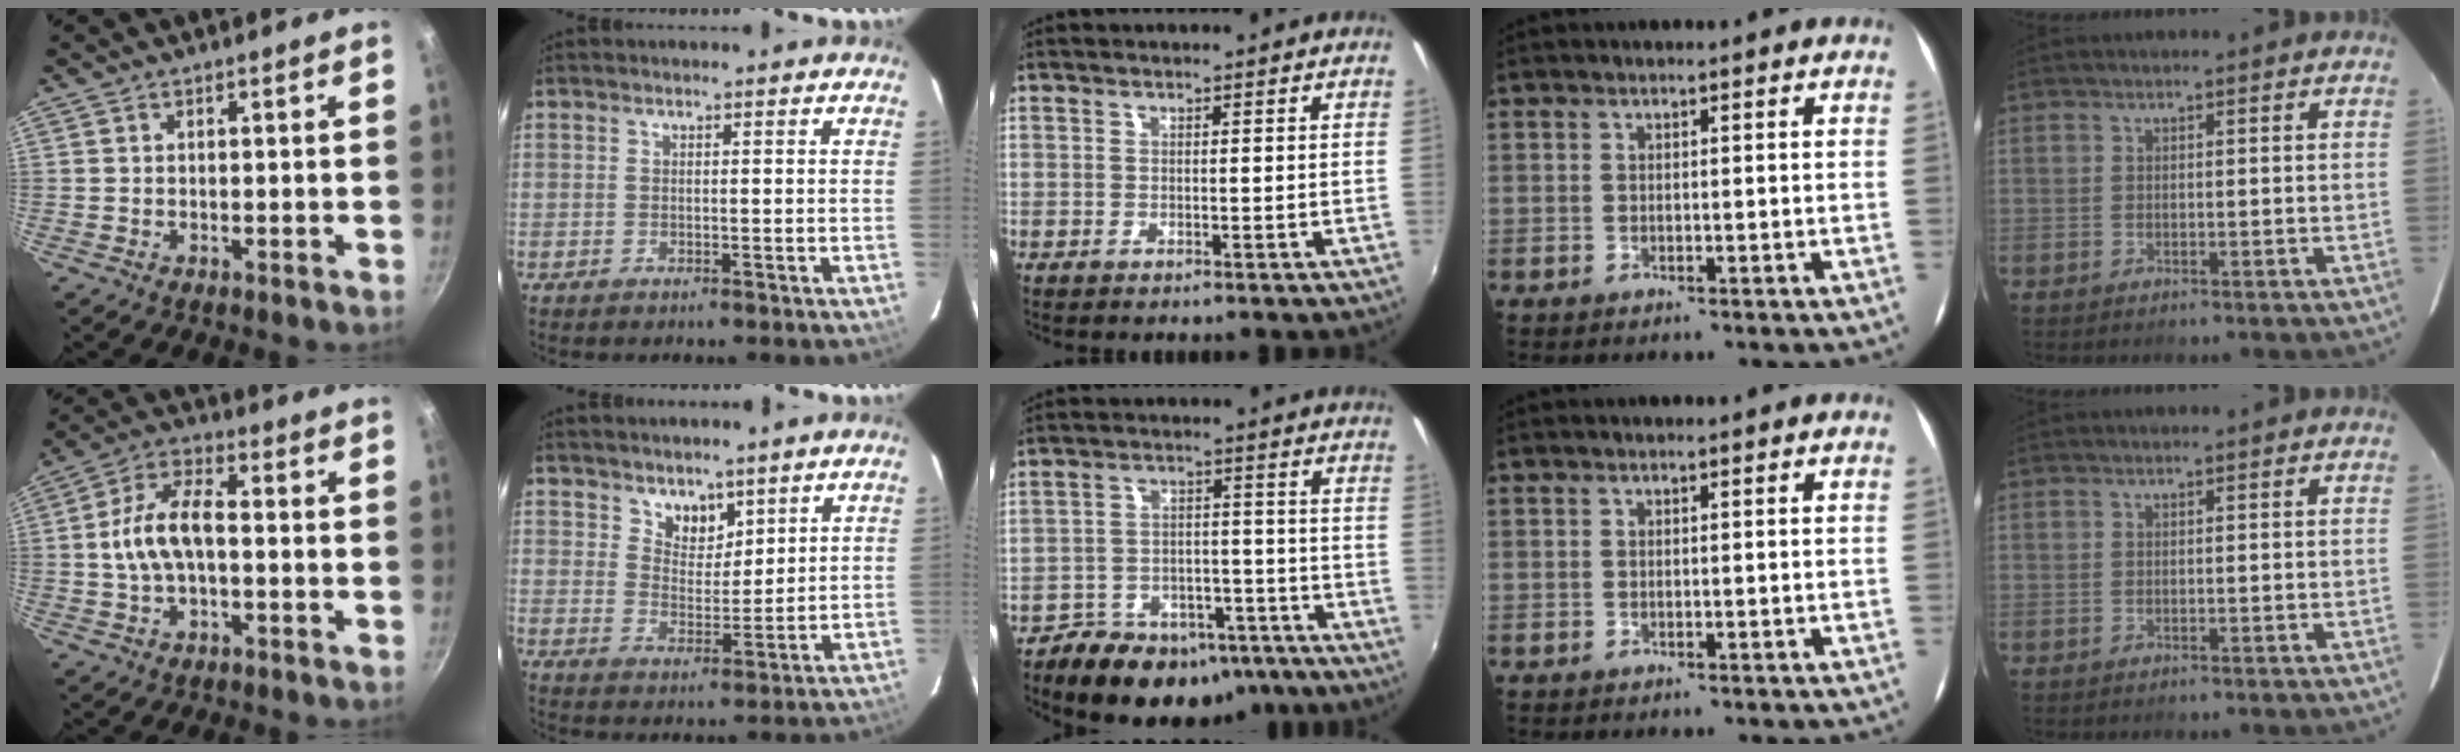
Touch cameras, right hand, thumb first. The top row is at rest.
{"thumb": {"total": 10.8, "force": [-0.6, 5.7, 9.2], "torque": [-0.163, 0.036, -0.019]}, "index": {"total": 5.4, "force": [4.0, 3.4, 1.5], "torque": [-0.013, 0.002, 0.074]}, "middle": {"total": 17.8, "force": [-13.1, 9.7, 7.2], "torque": [-0.144, 0.019, -0.167]}}